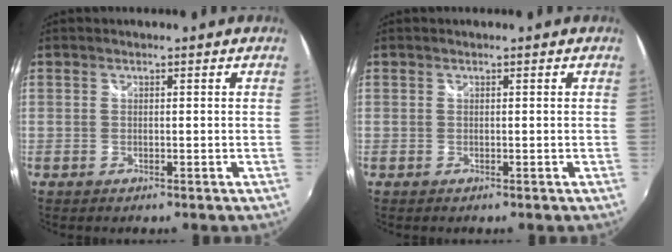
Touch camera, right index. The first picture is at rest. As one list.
[{"total": 0.0}]